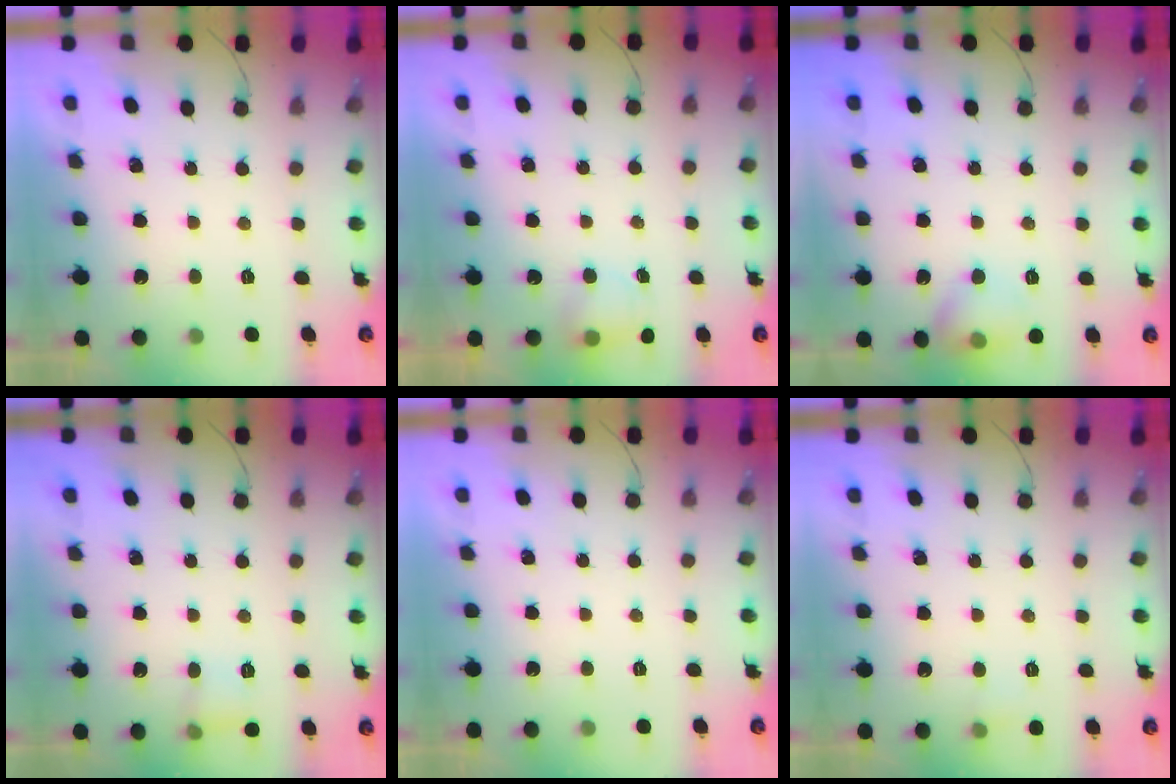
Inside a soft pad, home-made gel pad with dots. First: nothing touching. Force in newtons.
{"total": 4.2, "press": 4.0, "slide": 1.0}
{"total": 9.1, "press": 8.0, "slide": 4.2}
{"total": 4.8, "press": 4.6, "slide": 1.4}
{"total": 0.0}
{"total": 7.1, "press": 3.1, "slide": 6.4}